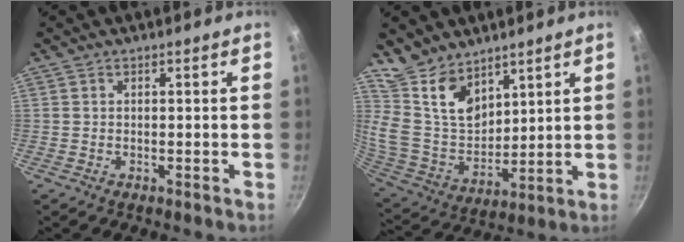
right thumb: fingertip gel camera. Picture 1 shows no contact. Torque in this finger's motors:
{"motor_torque": [-0.88, 1.25, 0.55, 0.42, 0.14]}